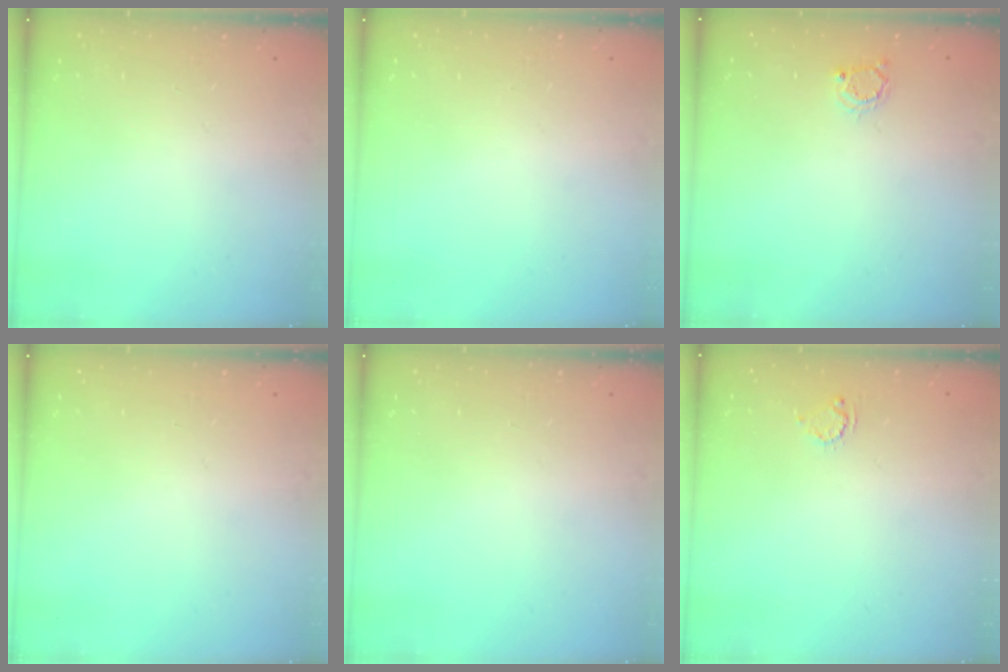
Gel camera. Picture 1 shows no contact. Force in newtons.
{"total": 0.0}
{"total": 2.5, "press": 2.5, "slide": 0.3}
{"total": 0.0}
{"total": 0.0}
{"total": 3.5, "press": 3.5, "slide": 0.2}